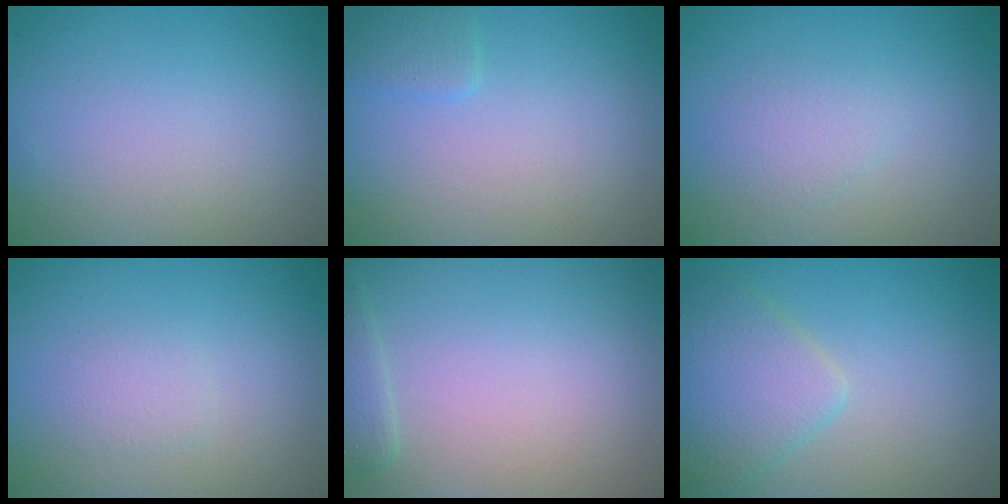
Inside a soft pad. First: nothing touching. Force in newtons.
{"total": 1.2, "press": 1.2, "slide": 0.1}
{"total": 1.5, "press": 1.5, "slide": 0.1}
{"total": 1.0, "press": 1.0, "slide": 0.0}
{"total": 1.2, "press": 1.2, "slide": 0.1}
{"total": 4.0, "press": 4.0, "slide": 0.2}